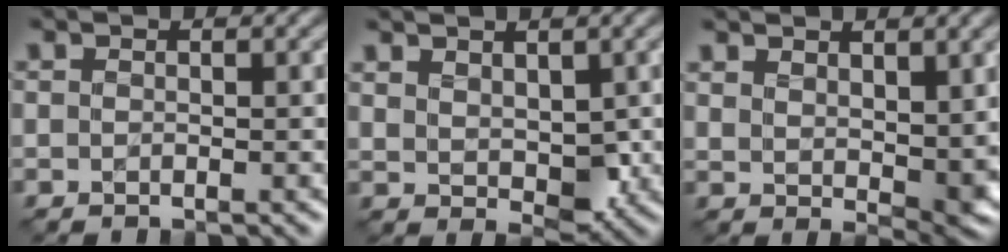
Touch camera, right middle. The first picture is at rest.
{"total": 3.2, "force": [1.1, 1.9, 2.4], "torque": [-0.043, -0.006, 0.027]}
{"total": 4.0, "force": [2.2, 1.7, 2.8], "torque": [-0.060, -0.004, 0.049]}